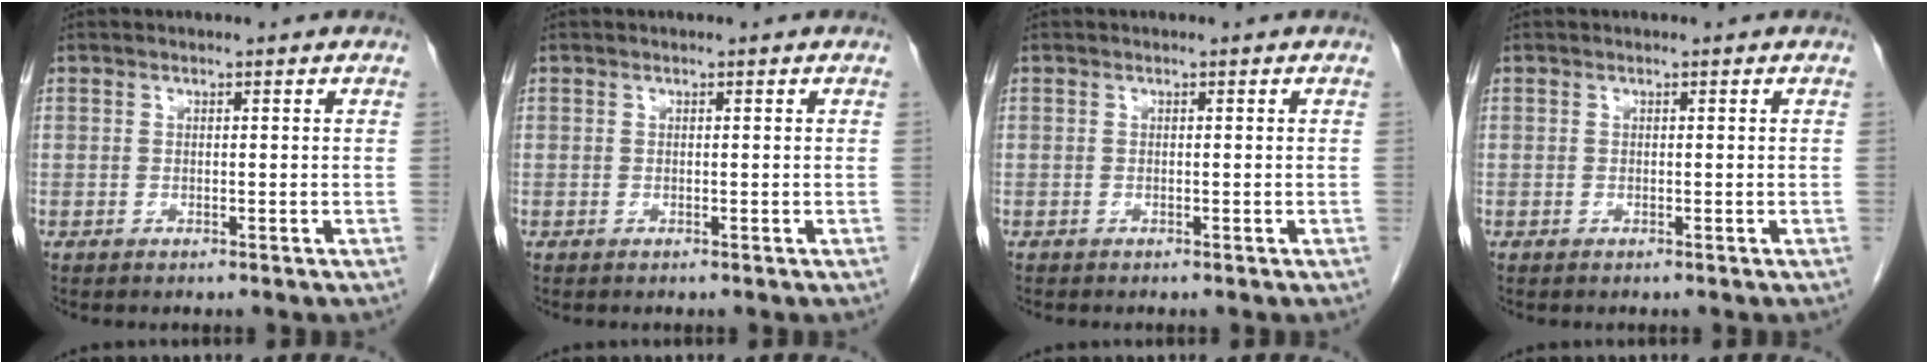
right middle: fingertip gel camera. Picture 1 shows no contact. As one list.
[{"total": 0.0}, {"total": 0.0}, {"total": 0.0}]